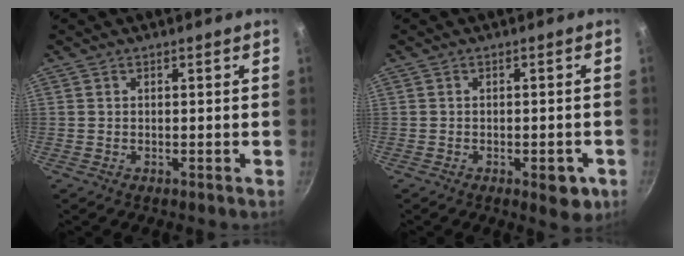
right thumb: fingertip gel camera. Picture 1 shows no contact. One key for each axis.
{"total": 5.0, "fx": -2.1, "fy": 2.3, "fz": 3.9, "tx": -0.033, "ty": 0.011, "tz": -0.019}